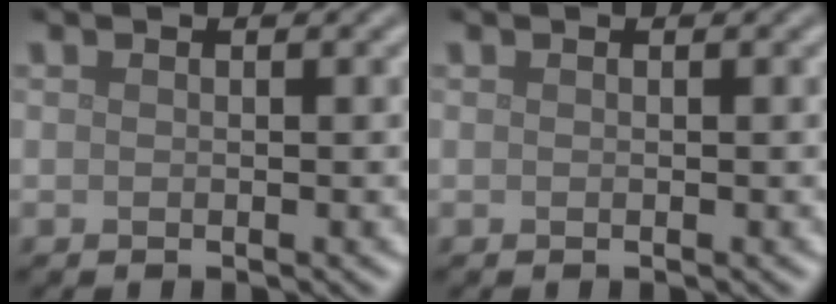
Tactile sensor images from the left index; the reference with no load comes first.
{"total": 0.0}